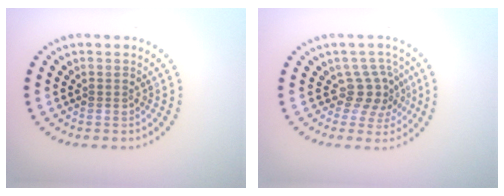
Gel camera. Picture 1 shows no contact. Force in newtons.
{"total": 2.9, "press": 2.2, "slide": 1.9}